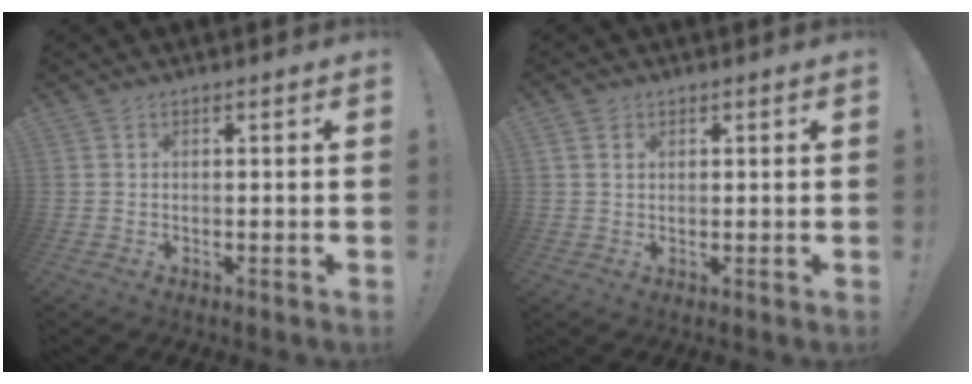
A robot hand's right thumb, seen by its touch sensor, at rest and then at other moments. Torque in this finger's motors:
{"motor_torque": [0.18, -0.23, 0.15, 0.08, -0.04]}